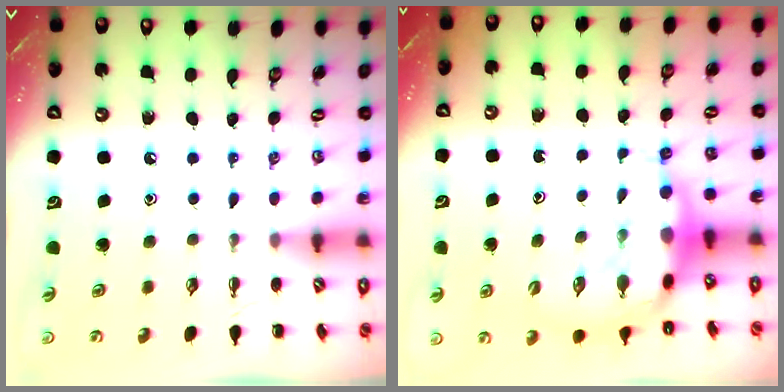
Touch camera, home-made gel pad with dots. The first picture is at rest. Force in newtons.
{"total": 8.5, "press": 8.2, "slide": 2.0}